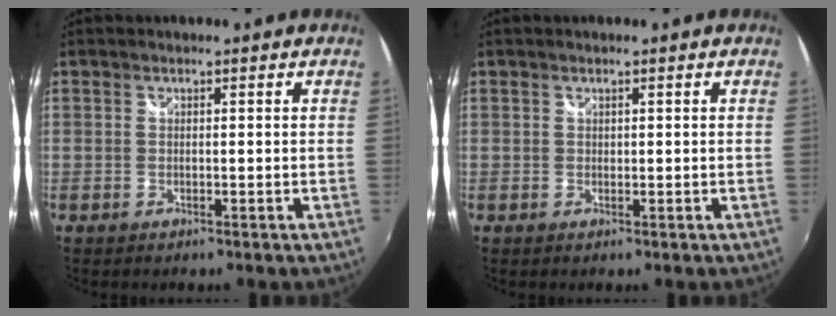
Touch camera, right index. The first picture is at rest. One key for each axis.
{"total": 0.0}